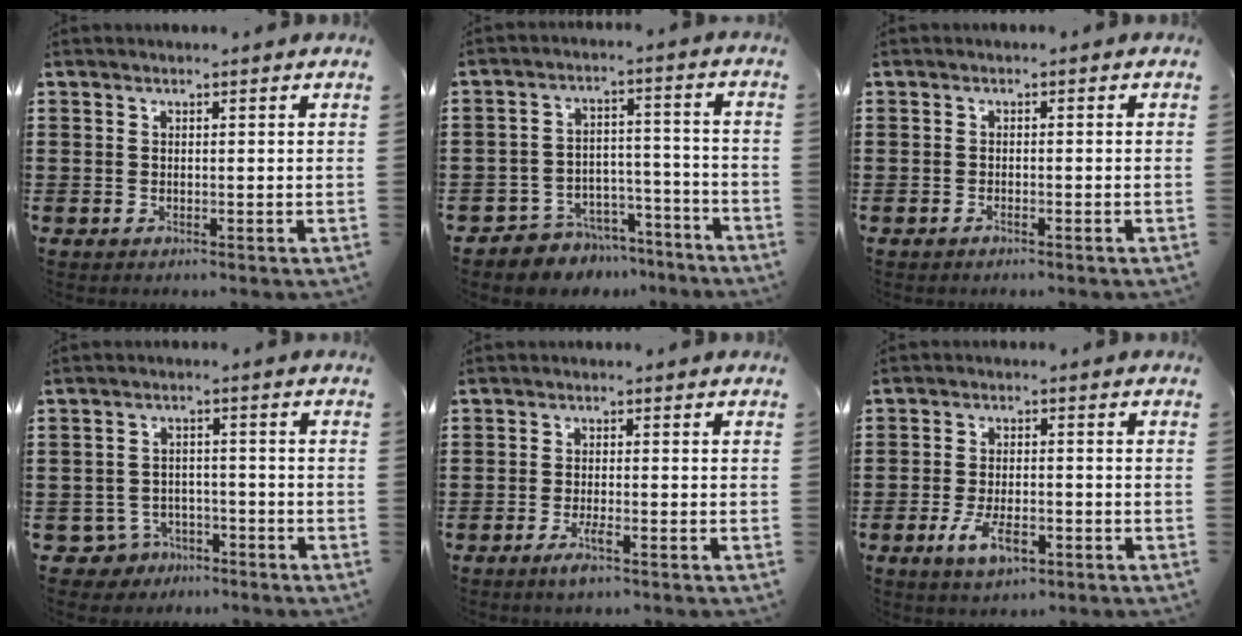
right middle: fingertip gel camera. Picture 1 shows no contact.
{"total": 5.6, "force": [-5.2, 2.0, 0.0], "torque": [-0.003, 0.023, -0.107]}
{"total": 0.5, "force": [-0.5, 0.0, 0.3], "torque": [-0.007, -0.002, -0.009]}
{"total": 3.9, "force": [-3.3, 2.0, 0.7], "torque": [-0.035, -0.001, -0.074]}
{"total": 2.6, "force": [-1.5, 0.3, 2.2], "torque": [-0.051, -0.008, -0.030]}
{"total": 5.4, "force": [-2.6, 2.4, 4.1], "torque": [-0.084, -0.008, -0.054]}